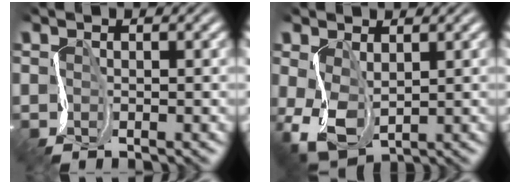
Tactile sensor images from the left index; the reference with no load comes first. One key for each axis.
{"total": 3.4, "fx": -0.8, "fy": 2.3, "fz": 2.4, "tx": -0.081, "ty": -0.007, "tz": -0.004}